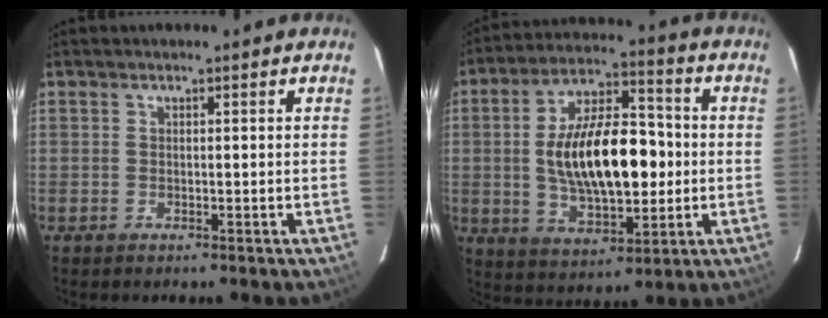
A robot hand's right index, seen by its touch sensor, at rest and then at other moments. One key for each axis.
{"total": 18.4, "fx": -0.4, "fy": 8.6, "fz": 16.3, "tx": -0.291, "ty": 0.014, "tz": 0.001}